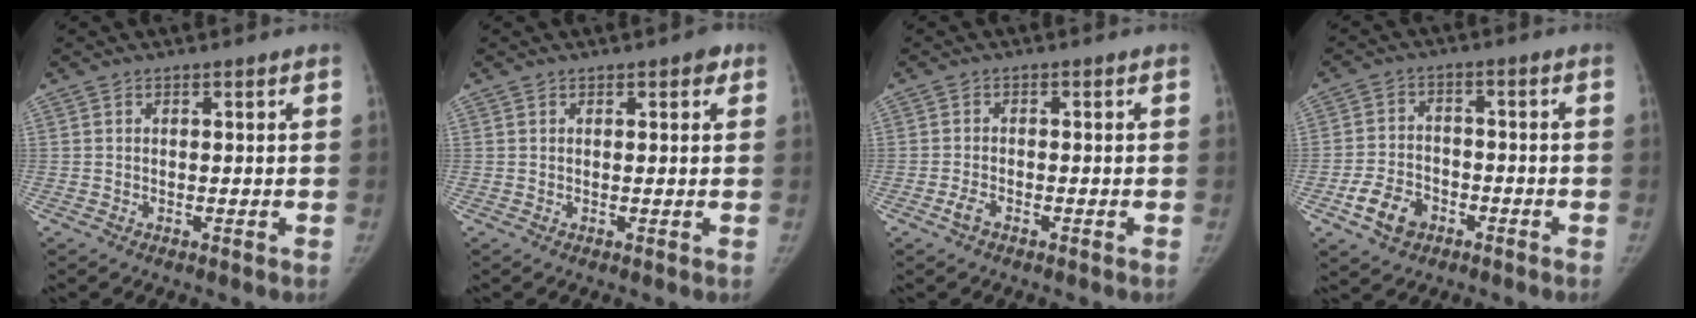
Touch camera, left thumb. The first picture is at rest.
{"total": 1.9, "force": [1.0, 0.9, 1.3], "torque": [-0.007, 0.000, 0.009]}
{"total": 2.0, "force": [-1.3, 0.9, 1.1], "torque": [-0.027, 0.006, -0.027]}
{"total": 7.6, "force": [-3.9, 5.4, 3.6], "torque": [-0.054, 0.021, -0.067]}